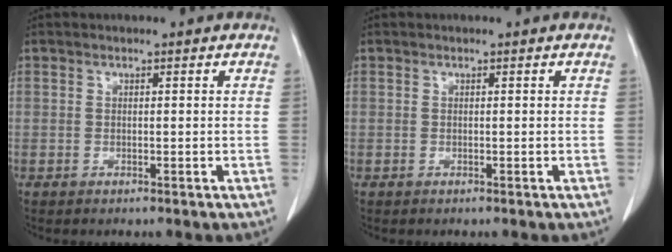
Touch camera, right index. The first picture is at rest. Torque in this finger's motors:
{"motor_torque": [0.00, 0.00, 0.00, 0.00]}